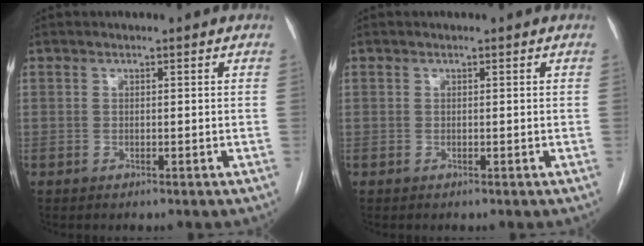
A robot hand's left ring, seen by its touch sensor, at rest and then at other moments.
{"total": 0.0}